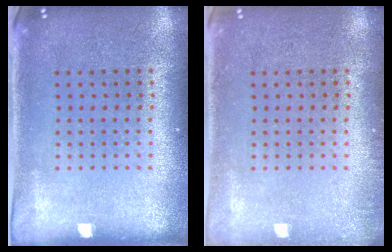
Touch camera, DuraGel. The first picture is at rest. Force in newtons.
{"total": 0.8, "press": 0.8, "slide": 0.0}